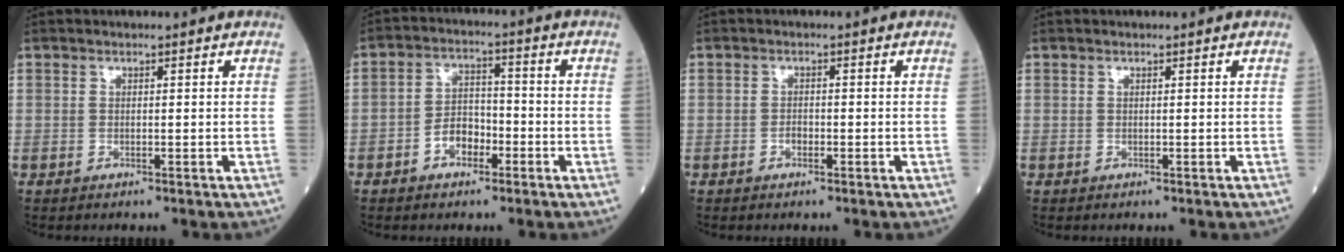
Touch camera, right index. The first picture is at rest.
{"total": 5.1, "force": [-2.4, 3.2, 3.2], "torque": [-0.053, 0.016, -0.045]}
{"total": 1.2, "force": [-0.5, 0.7, 0.8], "torque": [-0.009, 0.004, -0.009]}
{"total": 0.0}